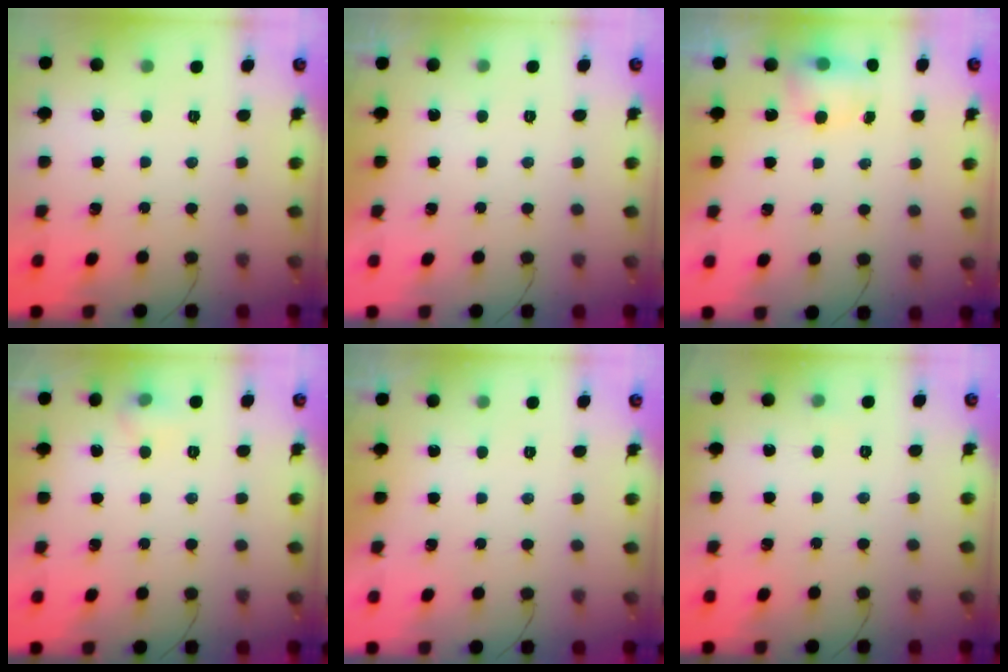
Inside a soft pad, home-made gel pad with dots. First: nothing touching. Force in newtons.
{"total": 0.0}
{"total": 5.2, "press": 5.2, "slide": 0.7}
{"total": 8.6, "press": 5.1, "slide": 7.0}
{"total": 0.0}
{"total": 3.4, "press": 2.1, "slide": 2.7}